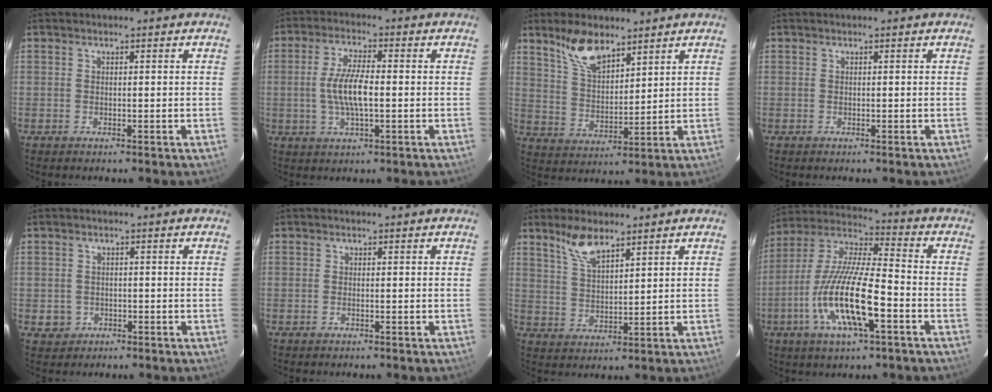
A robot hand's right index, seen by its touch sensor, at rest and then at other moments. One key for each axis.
{"total": 9.2, "fx": -0.8, "fy": 2.6, "fz": 8.8, "tx": -0.175, "ty": 0.001, "tz": -0.014}
{"total": 9.2, "fx": 6.7, "fy": 3.7, "fz": 5.0, "tx": -0.090, "ty": 0.008, "tz": 0.137}
{"total": 0.0}
{"total": 3.1, "fx": -0.8, "fy": 3.0, "fz": 0.4, "tx": -0.016, "ty": 0.004, "tz": -0.007}
{"total": 0.5, "fx": -0.2, "fy": 0.3, "fz": 0.4, "tx": -0.009, "ty": 0.001, "tz": -0.005}
{"total": 6.4, "fx": 4.9, "fy": 2.0, "fz": 3.7, "tx": -0.070, "ty": 0.003, "tz": 0.101}
{"total": 17.5, "fx": -6.3, "fy": 4.2, "fz": 15.8, "tx": -0.320, "ty": -0.015, "tz": -0.126}